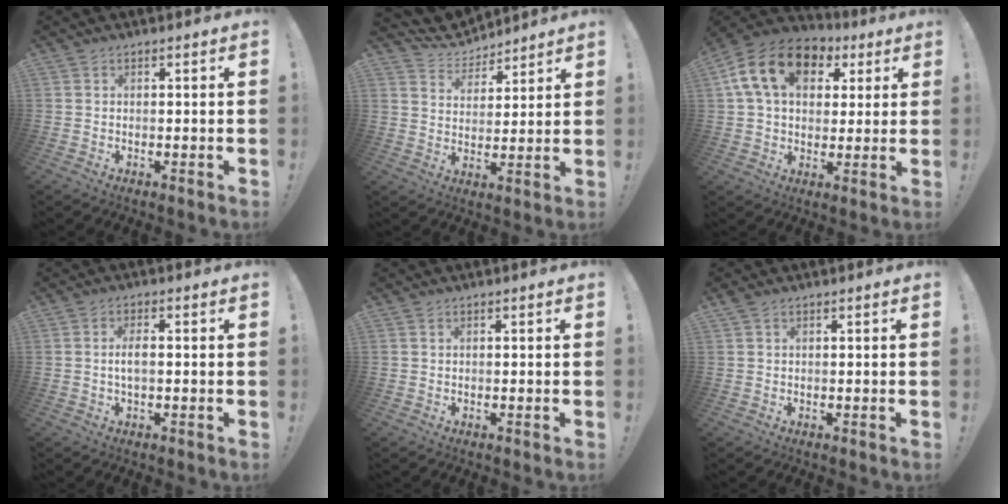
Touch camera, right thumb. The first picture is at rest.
{"total": 7.9, "force": [6.7, 4.1, 0.5], "torque": [-0.024, -0.058, 0.131]}
{"total": 17.1, "force": [6.0, 11.9, 10.8], "torque": [-0.177, -0.001, 0.113]}
{"total": 3.4, "force": [-0.3, 1.1, 3.3], "torque": [-0.070, 0.005, -0.008]}
{"total": 0.0}
{"total": 0.8, "force": [0.4, 0.5, 0.5], "torque": [-0.012, 0.003, 0.008]}